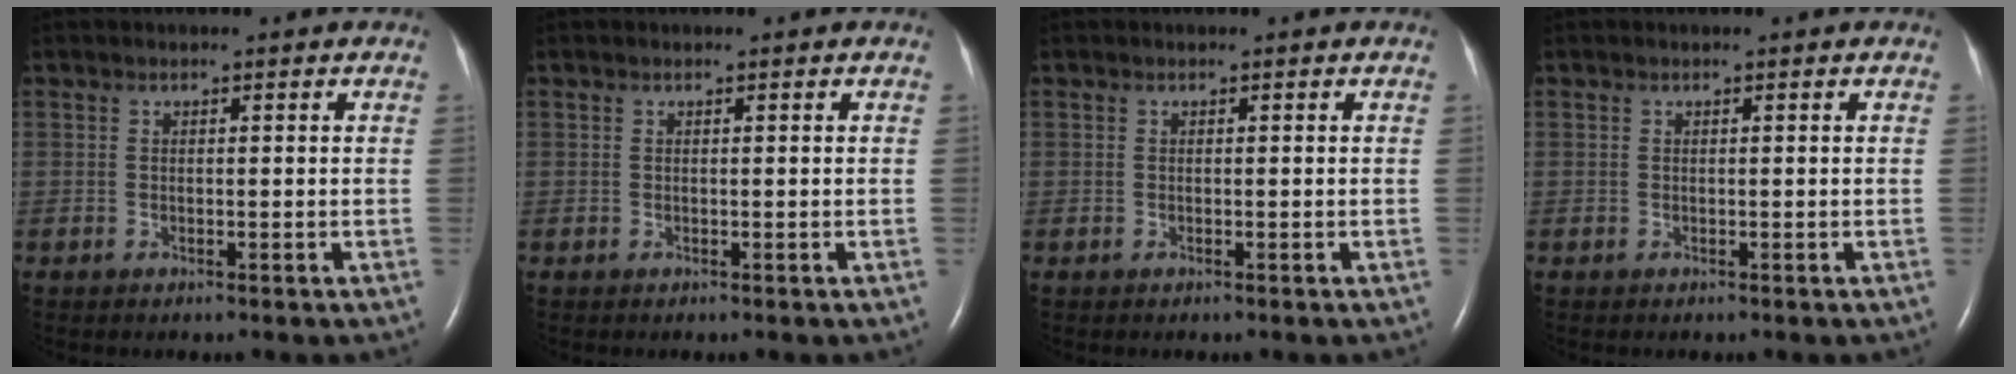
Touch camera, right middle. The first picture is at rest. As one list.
[{"total": 0.0}, {"total": 0.0}, {"total": 0.0}]